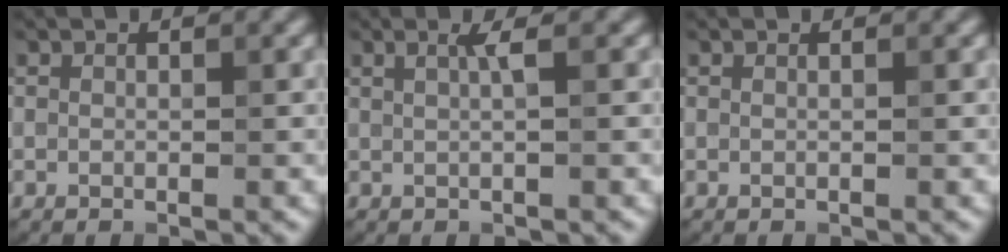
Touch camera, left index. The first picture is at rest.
{"total": 1.6, "force": [0.4, 0.4, 1.5], "torque": [-0.024, 0.002, 0.001]}
{"total": 0.6, "force": [0.2, 0.2, 0.5], "torque": [-0.007, -0.002, -0.005]}